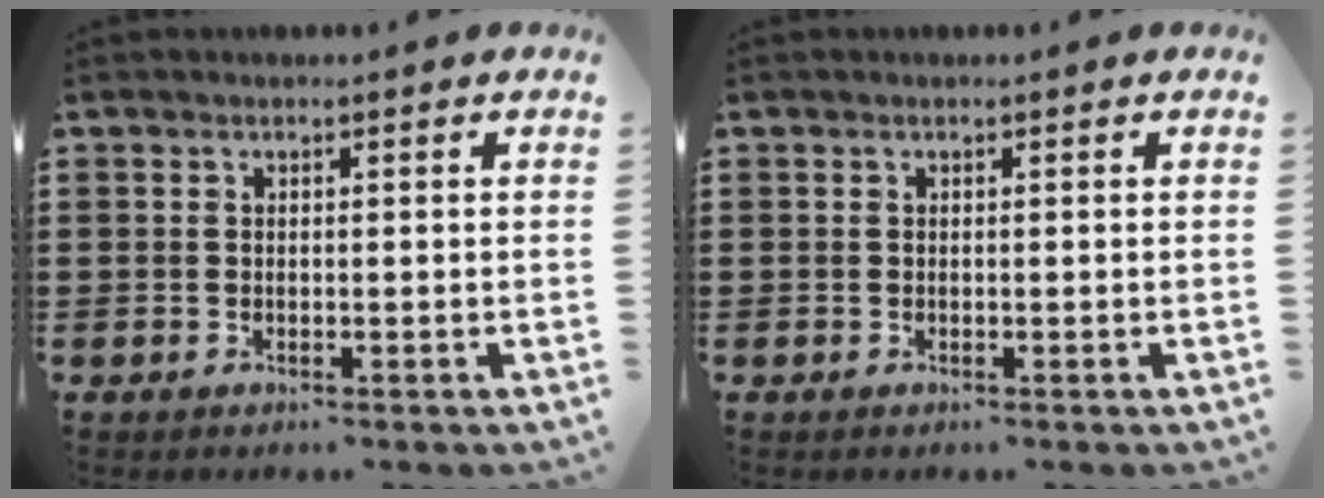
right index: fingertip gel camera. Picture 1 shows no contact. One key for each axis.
{"total": 0.0}